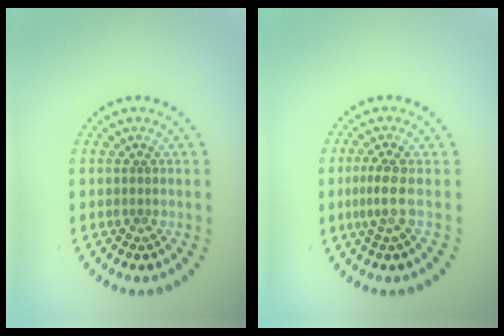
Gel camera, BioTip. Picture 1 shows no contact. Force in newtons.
{"total": 2.0, "press": 1.4, "slide": 1.4}